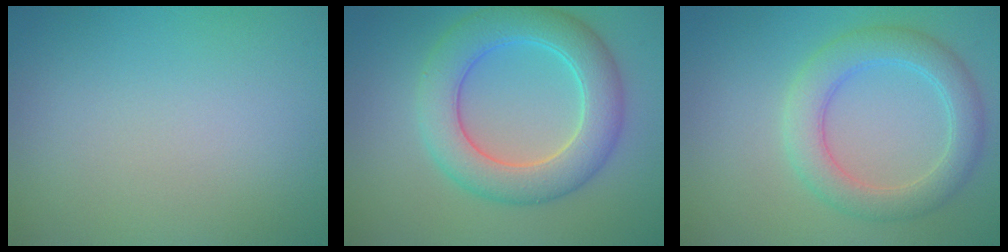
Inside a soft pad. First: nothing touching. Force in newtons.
{"total": 6.8, "press": 6.8, "slide": 0.2}
{"total": 4.4, "press": 4.4, "slide": 0.2}